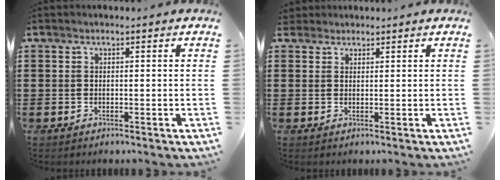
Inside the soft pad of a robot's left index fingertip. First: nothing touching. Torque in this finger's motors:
{"motor_torque": [0.12, -0.12, 0.00, -0.02]}